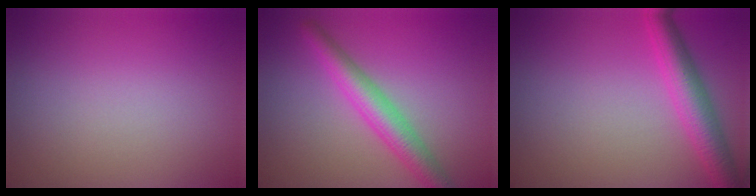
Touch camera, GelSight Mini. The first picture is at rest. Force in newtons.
{"total": 4.1, "press": 4.1, "slide": 0.1}
{"total": 4.3, "press": 4.3, "slide": 0.1}